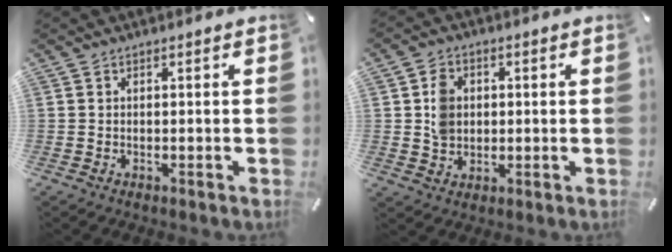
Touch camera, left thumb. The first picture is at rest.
{"total": 6.3, "force": [0.6, 5.5, 3.0], "torque": [-0.050, 0.009, 0.011]}